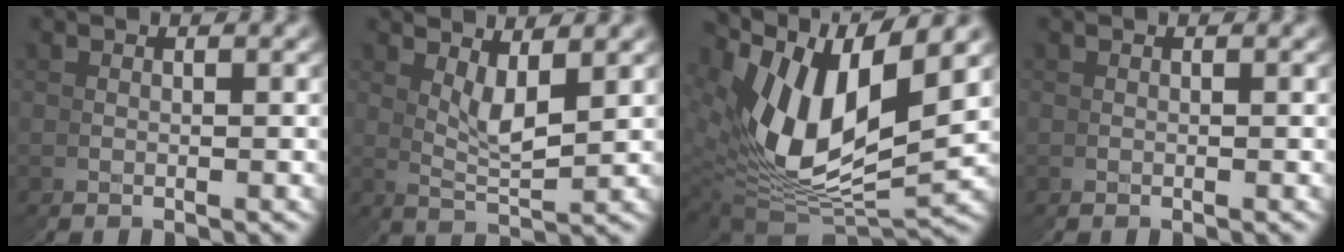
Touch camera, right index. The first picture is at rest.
{"total": 2.5, "force": [1.9, 0.8, 1.4], "torque": [-0.029, -0.004, 0.031]}
{"total": 12.6, "force": [1.2, 8.5, 9.3], "torque": [-0.186, -0.017, 0.028]}
{"total": 0.0}